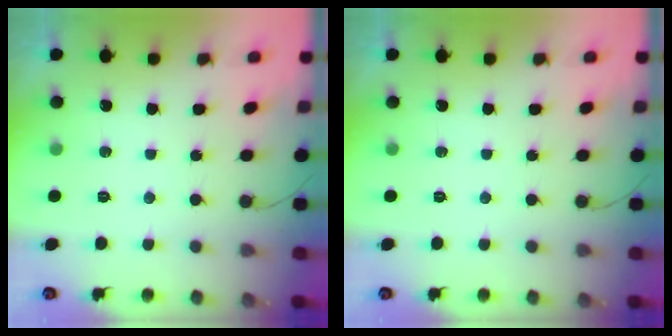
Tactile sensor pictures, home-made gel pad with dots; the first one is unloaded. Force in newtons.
{"total": 0.0}